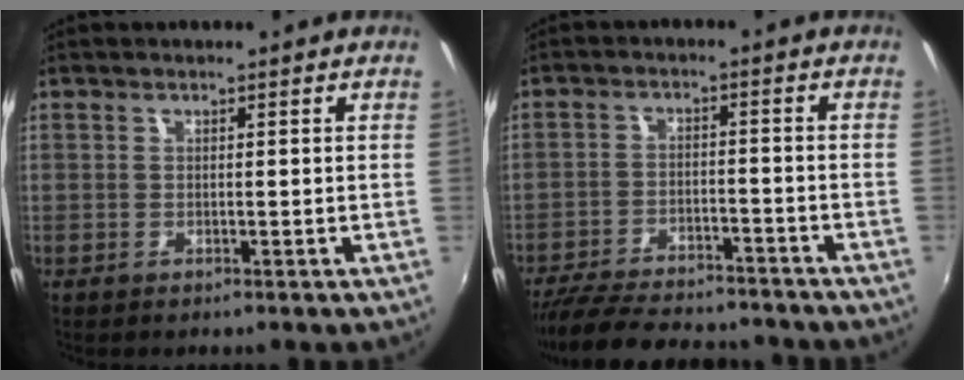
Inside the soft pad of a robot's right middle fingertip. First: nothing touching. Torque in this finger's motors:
{"motor_torque": [0.30, -1.06, 0.11, 0.10]}